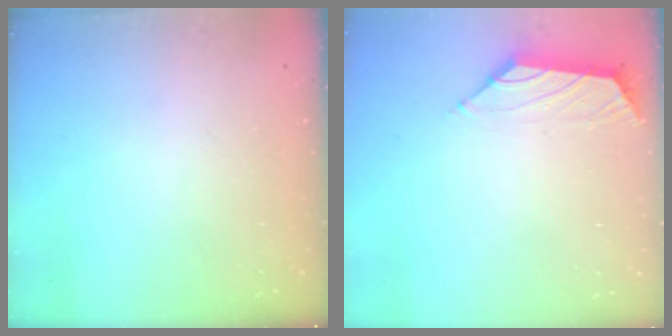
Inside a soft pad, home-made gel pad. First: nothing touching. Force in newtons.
{"total": 1.6, "press": 1.4, "slide": 0.6}